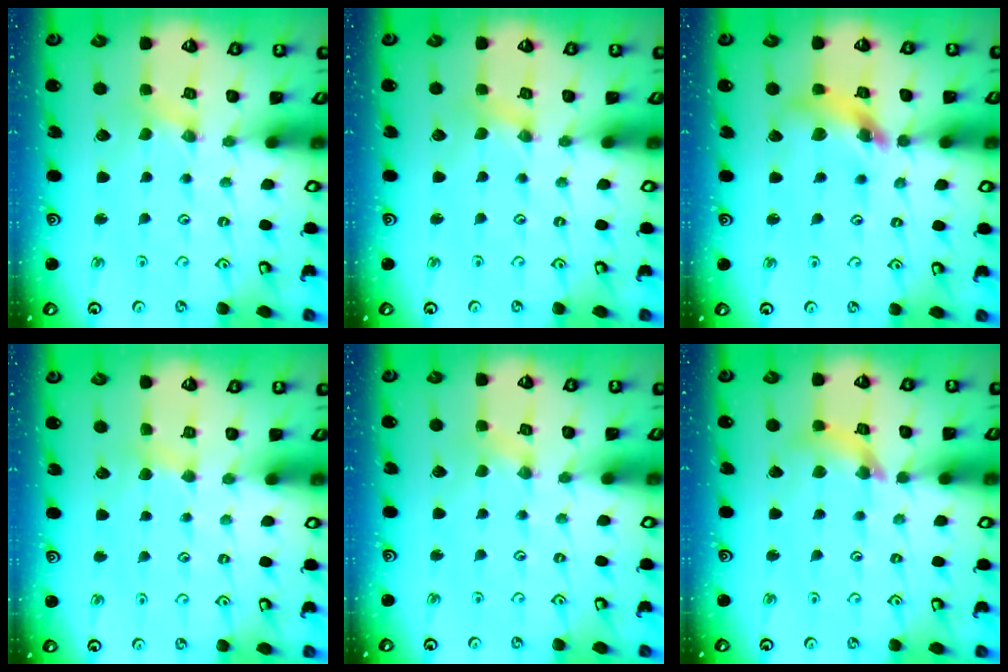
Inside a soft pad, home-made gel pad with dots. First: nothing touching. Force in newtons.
{"total": 0.0}
{"total": 11.9, "press": 11.8, "slide": 1.5}
{"total": 2.9, "press": 2.9, "slide": 0.4}
{"total": 0.0}
{"total": 9.2, "press": 9.2, "slide": 1.2}